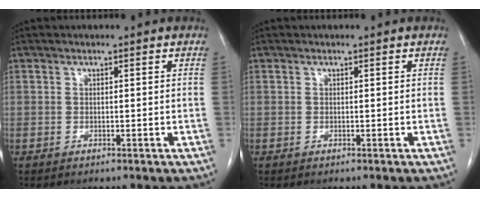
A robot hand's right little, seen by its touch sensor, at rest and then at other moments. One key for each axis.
{"total": 0.0}